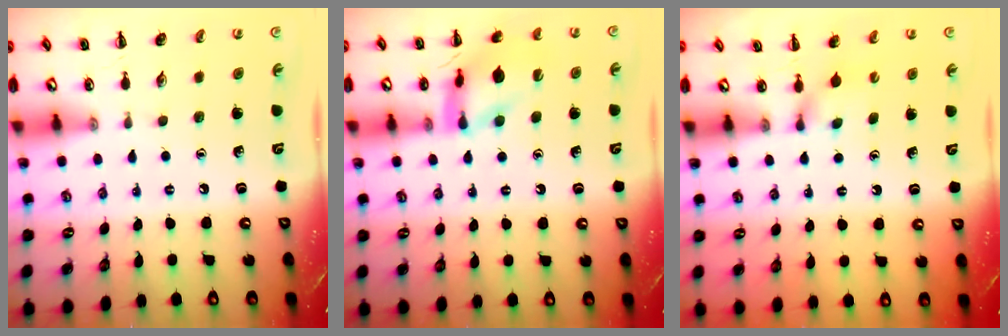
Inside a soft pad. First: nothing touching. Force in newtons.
{"total": 14.9, "press": 14.8, "slide": 1.4}
{"total": 2.7, "press": 2.4, "slide": 1.2}